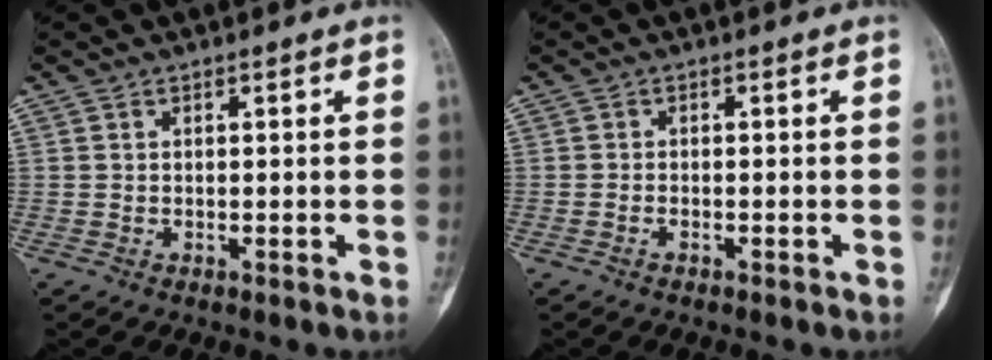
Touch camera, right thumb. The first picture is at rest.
{"total": 0.6, "force": [-0.5, 0.3, 0.2], "torque": [-0.002, 0.001, -0.011]}